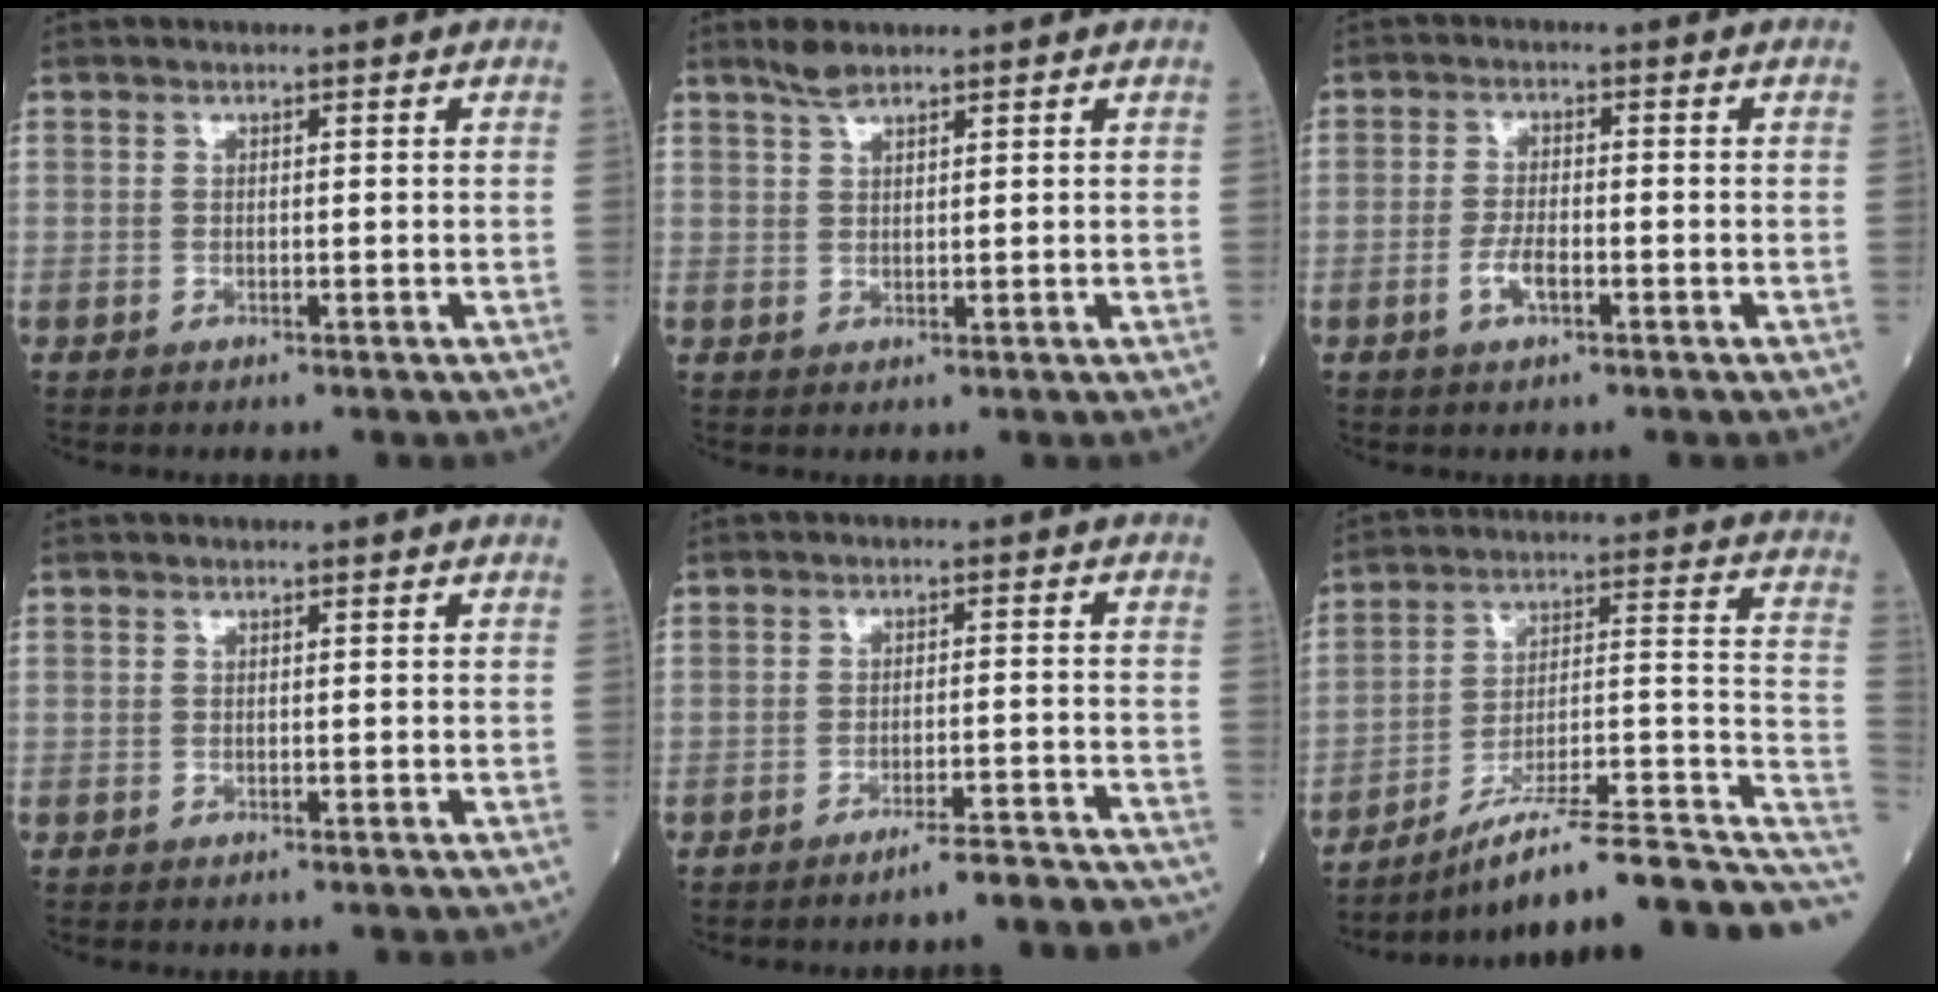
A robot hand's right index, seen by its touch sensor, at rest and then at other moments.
{"total": 2.4, "force": [2.0, 0.5, 1.1], "torque": [-0.027, 0.008, 0.042]}
{"total": 3.2, "force": [-1.3, 1.0, 2.8], "torque": [-0.057, 0.002, -0.025]}
{"total": 0.0}
{"total": 9.7, "force": [-9.3, 0.1, 2.7], "torque": [-0.007, 0.015, -0.118]}
{"total": 19.1, "force": [-14.1, 2.4, 12.7], "torque": [-0.129, 0.039, -0.217]}